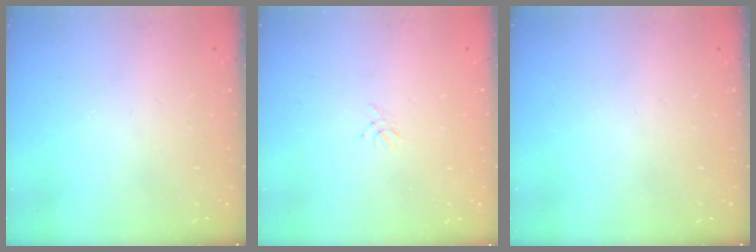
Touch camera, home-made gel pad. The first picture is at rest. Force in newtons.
{"total": 1.5, "press": 1.4, "slide": 0.4}
{"total": 0.0}